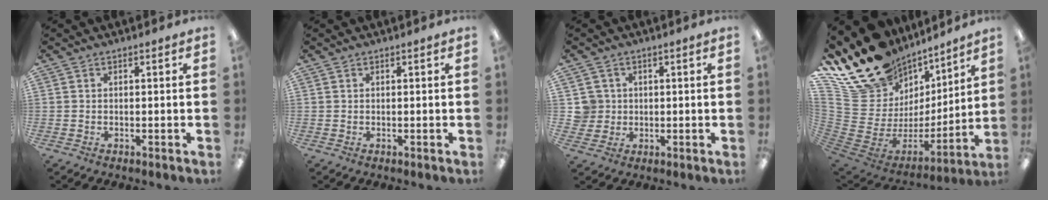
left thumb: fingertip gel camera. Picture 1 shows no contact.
{"total": 0.0}
{"total": 4.8, "force": [0.9, 4.7, 0.3], "torque": [-0.014, 0.007, 0.018]}
{"total": 20.5, "force": [14.8, 12.7, 6.4], "torque": [-0.117, -0.121, 0.302]}